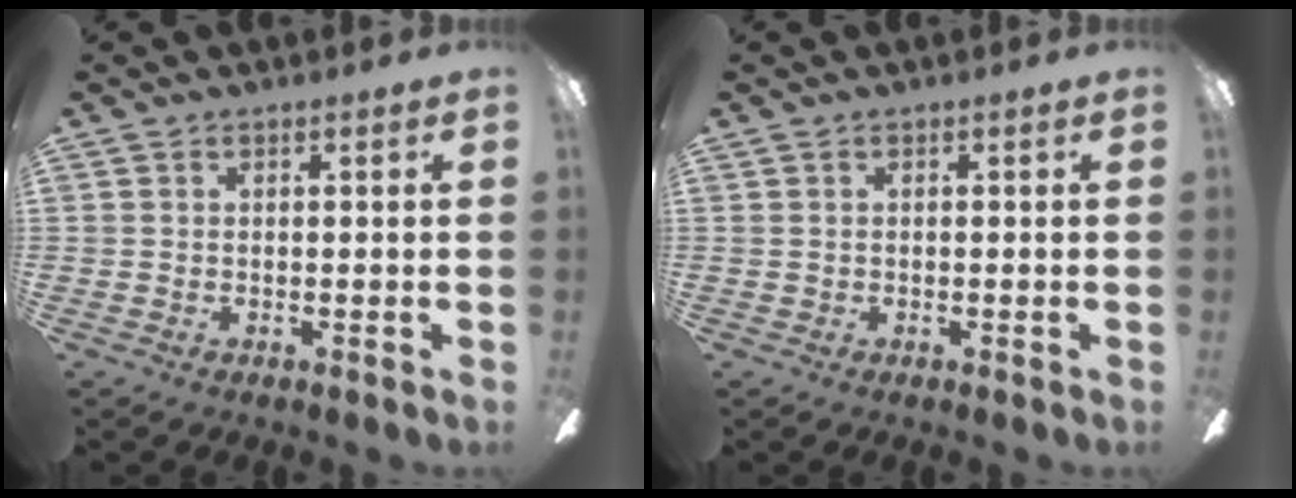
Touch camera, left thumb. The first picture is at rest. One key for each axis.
{"total": 0.0}